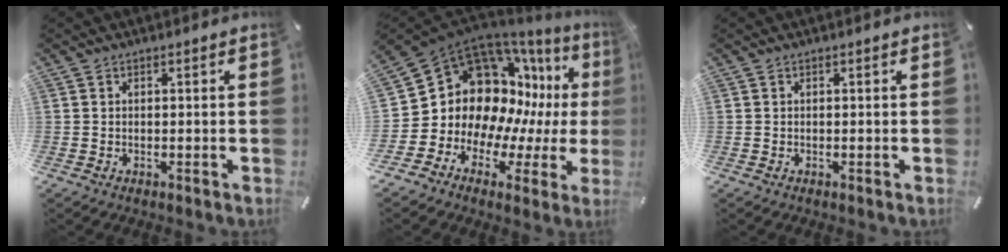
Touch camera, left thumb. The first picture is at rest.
{"total": 16.1, "force": [4.8, 13.4, 7.7], "torque": [-0.142, -0.083, 0.112]}
{"total": 0.0}